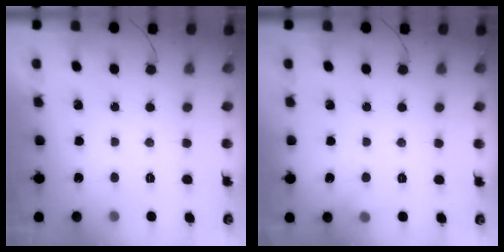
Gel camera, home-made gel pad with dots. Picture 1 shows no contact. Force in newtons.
{"total": 4.2, "press": 3.9, "slide": 1.7}